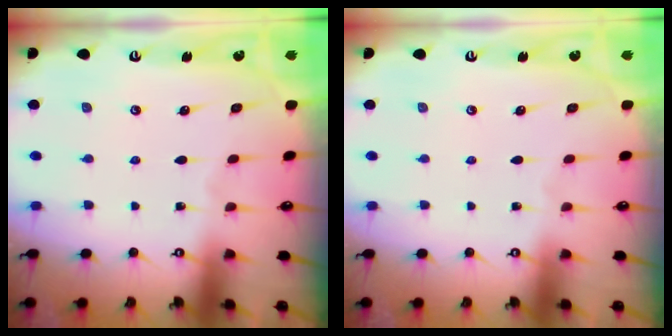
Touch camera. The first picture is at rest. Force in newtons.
{"total": 0.0}